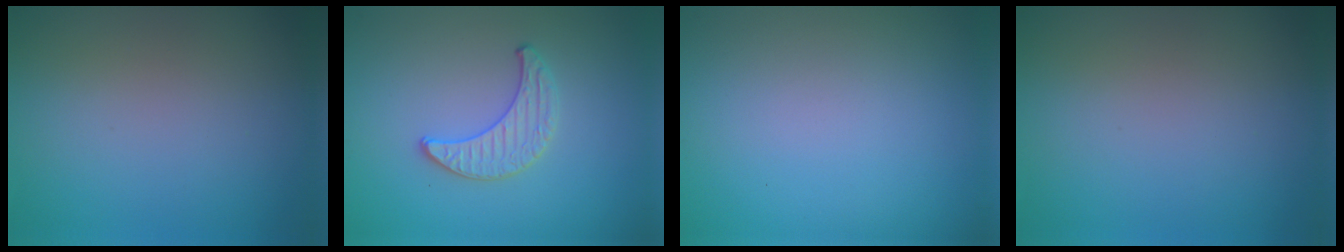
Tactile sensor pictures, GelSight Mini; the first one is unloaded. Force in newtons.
{"total": 1.5, "press": 1.5, "slide": 0.1}
{"total": 0.0}
{"total": 0.0}